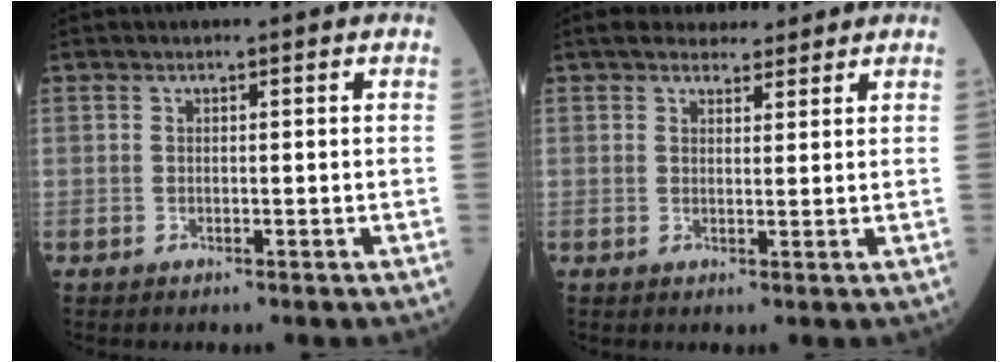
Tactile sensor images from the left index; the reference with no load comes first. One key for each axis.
{"total": 5.1, "fx": 4.5, "fy": 1.9, "fz": 1.5, "tx": -0.015, "ty": 0.015, "tz": 0.067}